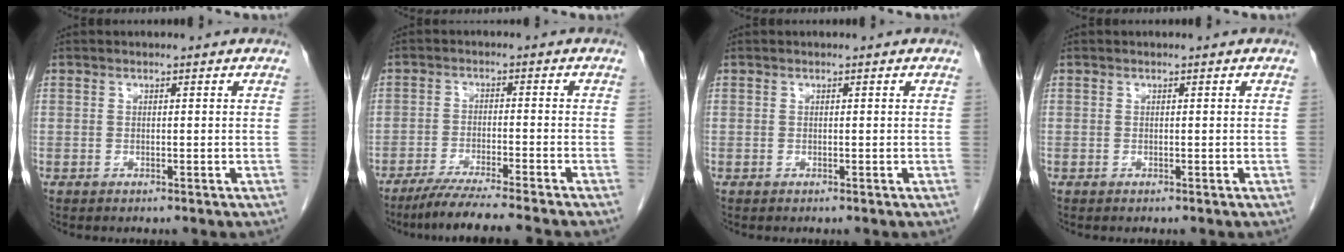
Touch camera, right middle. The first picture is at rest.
{"total": 9.6, "force": [-8.2, -1.4, 4.8], "torque": [-0.057, -0.032, -0.132]}
{"total": 0.0}
{"total": 0.0}